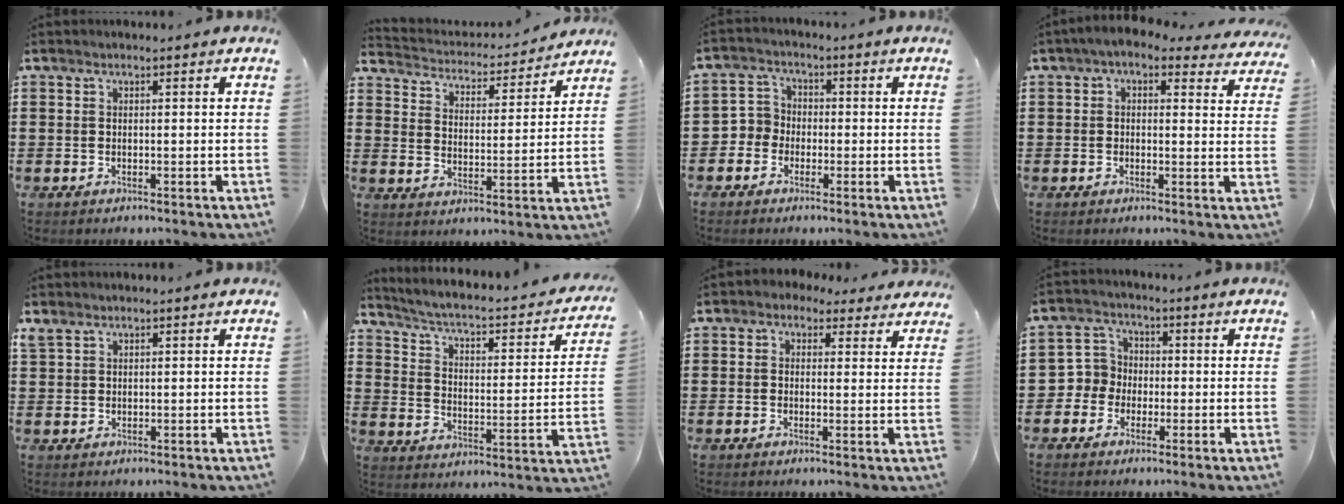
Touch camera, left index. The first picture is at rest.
{"total": 3.3, "force": [3.3, 0.5, 0.1], "torque": [-0.025, -0.029, 0.049]}
{"total": 3.6, "force": [-1.8, 3.1, 0.4], "torque": [-0.031, 0.007, -0.043]}
{"total": 2.9, "force": [1.8, 1.1, 2.0], "torque": [-0.045, -0.003, 0.030]}
{"total": 1.4, "force": [1.1, 0.6, 0.6], "torque": [-0.015, 0.002, 0.021]}
{"total": 2.9, "force": [1.9, 0.5, 2.1], "torque": [-0.056, -0.030, 0.018]}
{"total": 2.1, "force": [1.4, 1.4, 0.6], "torque": [-0.012, 0.003, 0.023]}
{"total": 4.4, "force": [-1.6, 4.0, 0.3], "torque": [-0.032, 0.008, -0.037]}